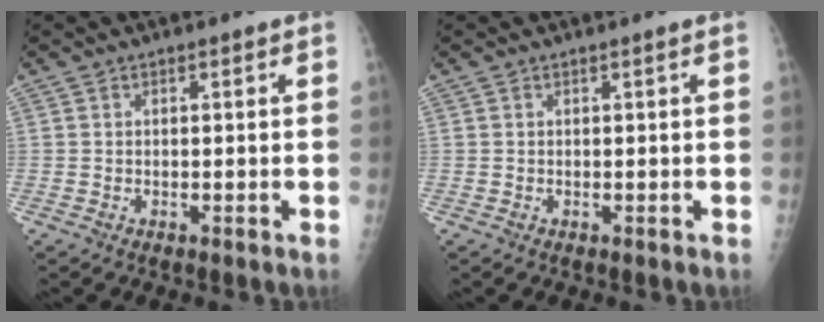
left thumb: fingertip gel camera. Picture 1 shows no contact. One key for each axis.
{"total": 0.0}